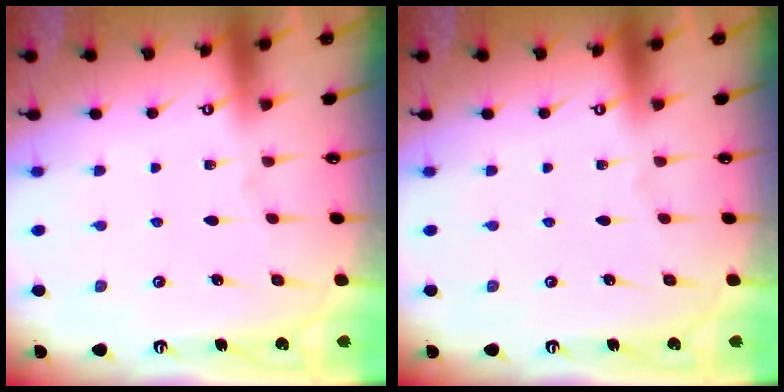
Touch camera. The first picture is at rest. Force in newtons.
{"total": 0.0}